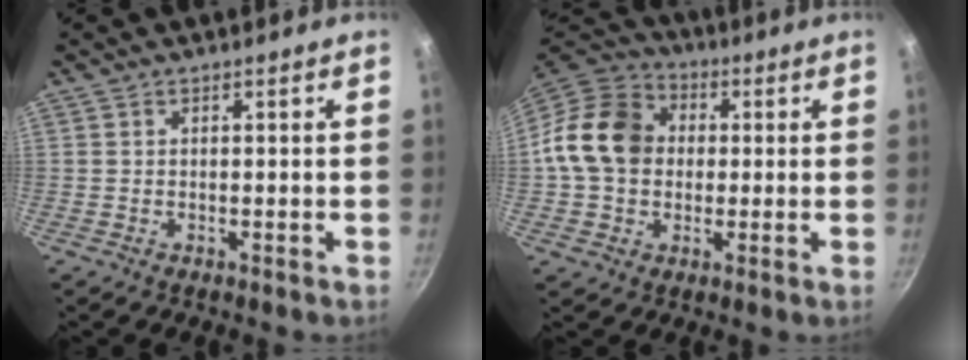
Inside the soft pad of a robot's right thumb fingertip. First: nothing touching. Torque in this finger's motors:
{"motor_torque": [1.19, 2.59, 0.92, -1.07, 0.17]}